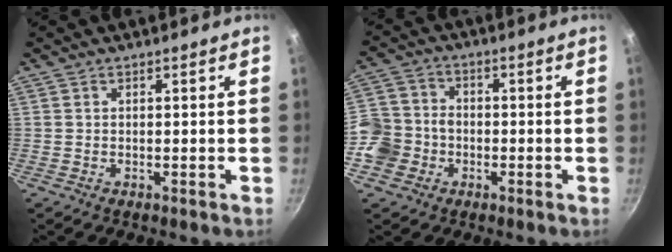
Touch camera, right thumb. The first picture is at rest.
{"total": 8.5, "force": [-2.9, 7.6, 2.6], "torque": [-0.029, 0.024, -0.059]}